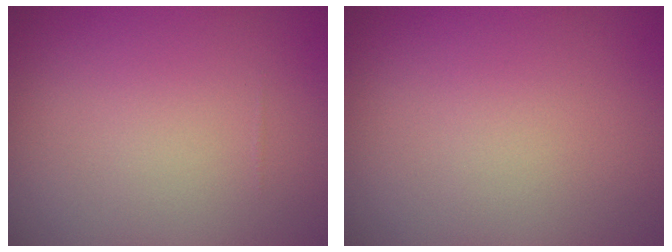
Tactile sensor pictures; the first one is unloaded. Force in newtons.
{"total": 0.0}